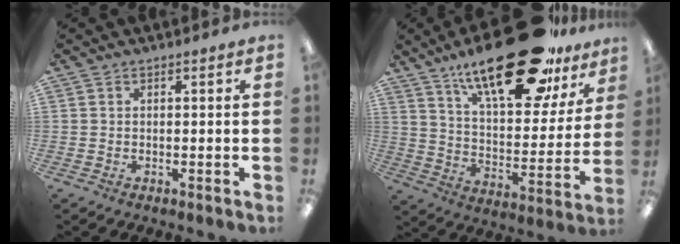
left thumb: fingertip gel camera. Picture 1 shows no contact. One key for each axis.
{"total": 25.9, "fx": 18.3, "fy": 9.1, "fz": 16.0, "tx": -0.247, "ty": -0.103, "tz": 0.302}